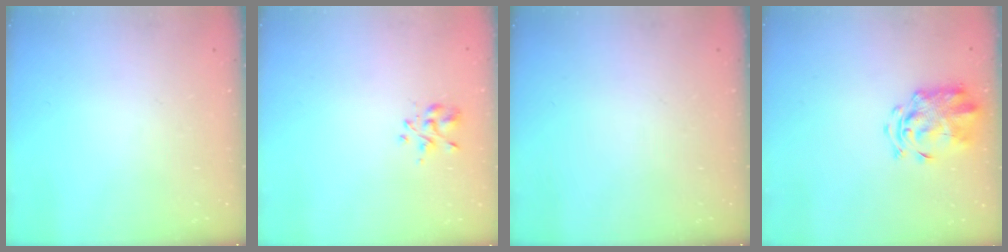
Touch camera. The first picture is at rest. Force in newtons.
{"total": 2.4, "press": 2.1, "slide": 1.2}
{"total": 0.0}
{"total": 3.7, "press": 3.7, "slide": 0.7}